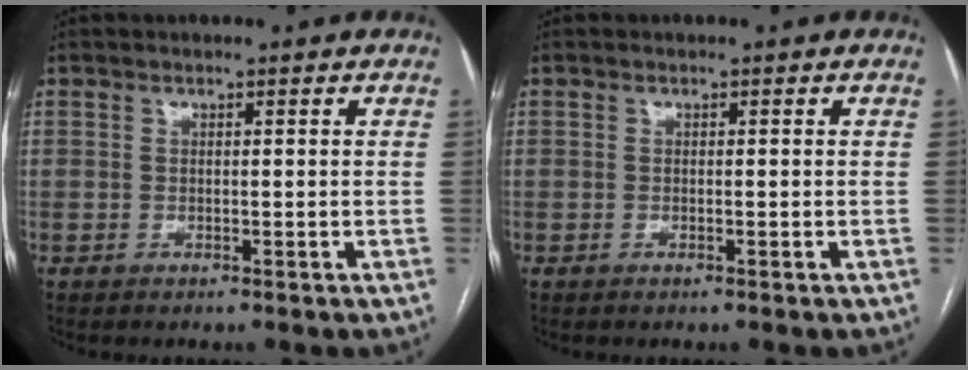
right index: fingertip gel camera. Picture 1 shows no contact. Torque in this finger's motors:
{"motor_torque": [-0.03, 0.02, 0.03, 0.01]}